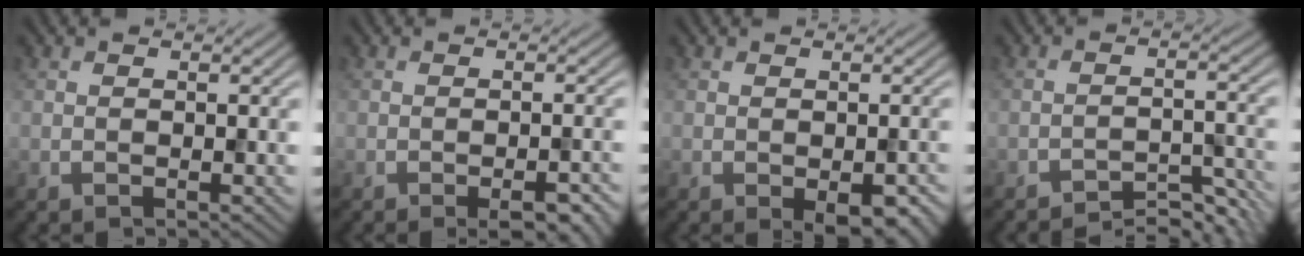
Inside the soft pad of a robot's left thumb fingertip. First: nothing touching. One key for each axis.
{"total": 4.0, "fx": -2.3, "fy": 1.1, "fz": 3.1, "tx": -0.046, "ty": -0.002, "tz": -0.022}
{"total": 3.9, "fx": -1.8, "fy": 1.7, "fz": 3.0, "tx": -0.042, "ty": -0.012, "tz": -0.014}
{"total": 5.5, "fx": -5.0, "fy": 0.7, "fz": 2.1, "tx": -0.035, "ty": 0.007, "tz": -0.071}